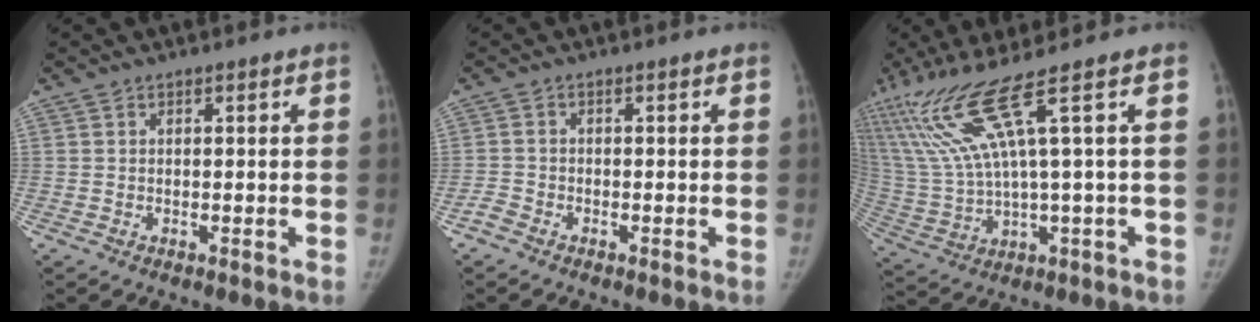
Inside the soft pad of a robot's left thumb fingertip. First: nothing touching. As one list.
[{"total": 2.1, "force": [-1.7, 1.0, 0.7], "torque": [-0.018, 0.003, -0.039]}, {"total": 14.6, "force": [6.8, -0.4, 12.9], "torque": [-0.293, -0.015, 0.146]}]